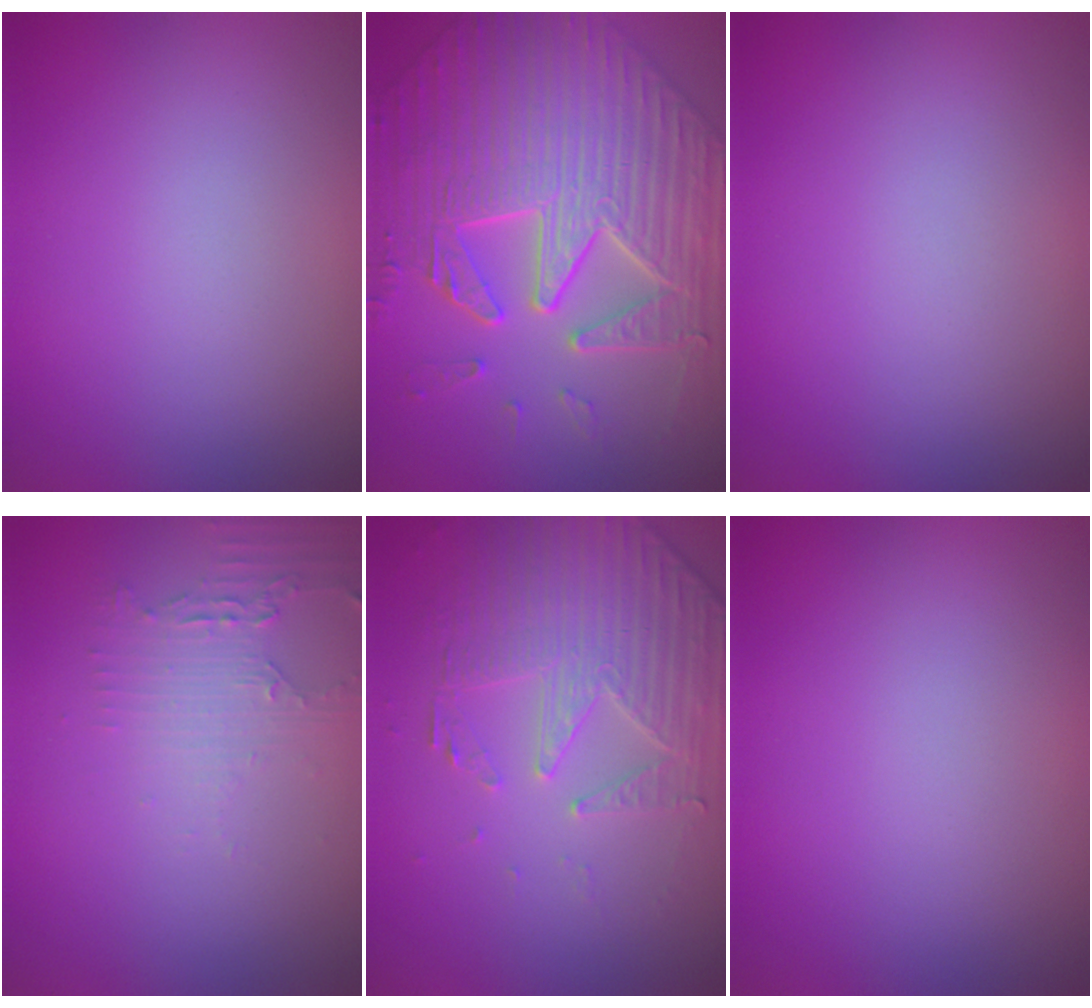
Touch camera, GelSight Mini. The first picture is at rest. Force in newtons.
{"total": 8.5, "press": 7.1, "slide": 4.7}
{"total": 0.0}
{"total": 2.1, "press": 1.6, "slide": 1.4}
{"total": 5.0, "press": 3.7, "slide": 3.4}
{"total": 0.0}